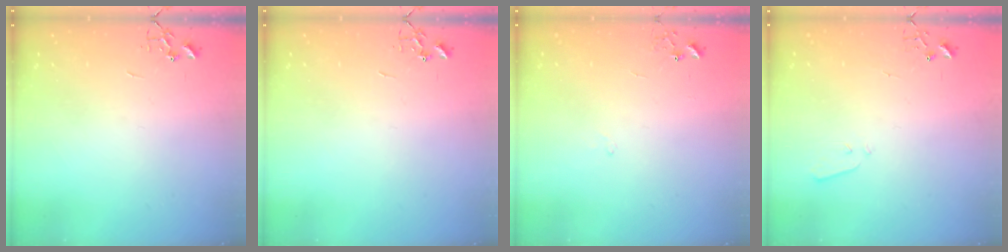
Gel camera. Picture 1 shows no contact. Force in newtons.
{"total": 0.0}
{"total": 5.8, "press": 5.8, "slide": 0.7}
{"total": 3.4, "press": 3.3, "slide": 0.5}